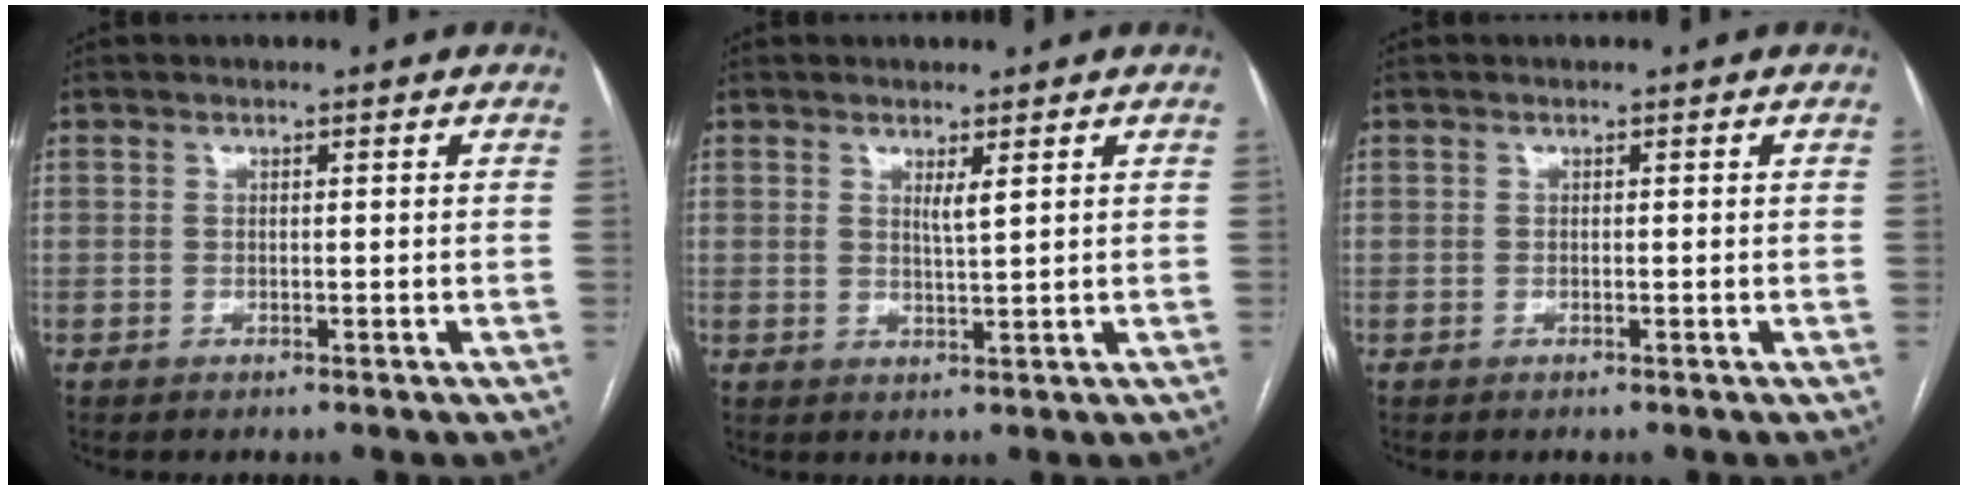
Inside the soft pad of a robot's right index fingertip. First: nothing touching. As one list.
[{"total": 1.9, "force": [0.9, 0.0, 1.6], "torque": [-0.035, -0.008, 0.018]}, {"total": 0.0}]